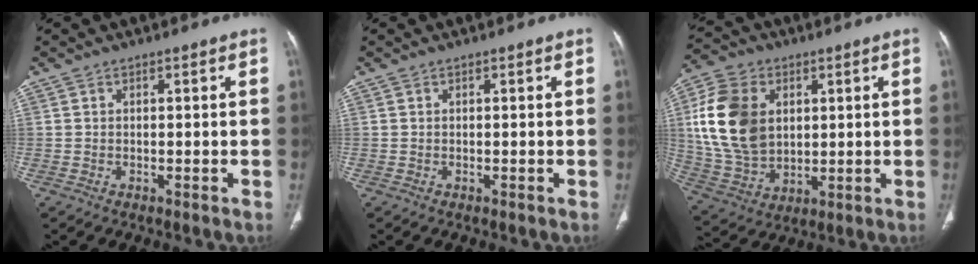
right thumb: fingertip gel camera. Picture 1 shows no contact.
{"total": 0.0}
{"total": 17.4, "force": [3.5, 12.4, 11.7], "torque": [-0.212, -0.006, 0.075]}